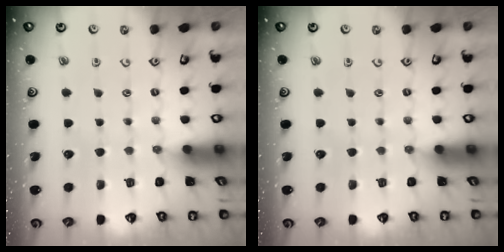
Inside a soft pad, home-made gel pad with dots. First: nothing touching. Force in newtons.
{"total": 0.0}